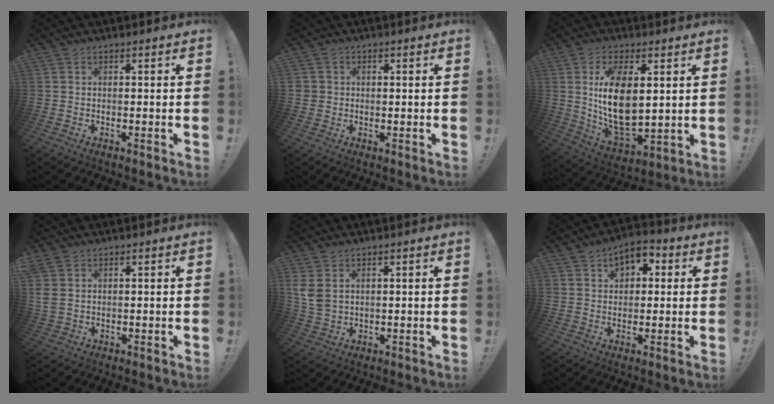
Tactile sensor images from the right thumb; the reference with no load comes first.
{"total": 2.1, "force": [0.2, 2.1, 0.5], "torque": [-0.005, 0.003, 0.004]}
{"total": 16.1, "force": [3.9, 8.4, 13.1], "torque": [-0.250, -0.030, 0.065]}
{"total": 4.2, "force": [1.7, 2.9, 2.4], "torque": [-0.047, -0.003, 0.036]}
{"total": 5.6, "force": [2.5, 3.7, 3.4], "torque": [-0.076, -0.011, 0.050]}
{"total": 6.5, "force": [2.5, 4.9, 3.4], "torque": [-0.048, -0.002, 0.045]}